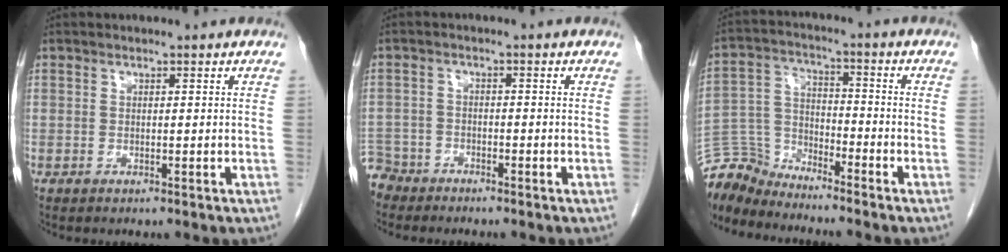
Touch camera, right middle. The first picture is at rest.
{"total": 4.6, "force": [-4.2, 1.7, -0.8], "torque": [0.016, -0.005, -0.087]}
{"total": 8.3, "force": [-8.2, 1.0, -0.1], "torque": [-0.009, 0.011, -0.164]}